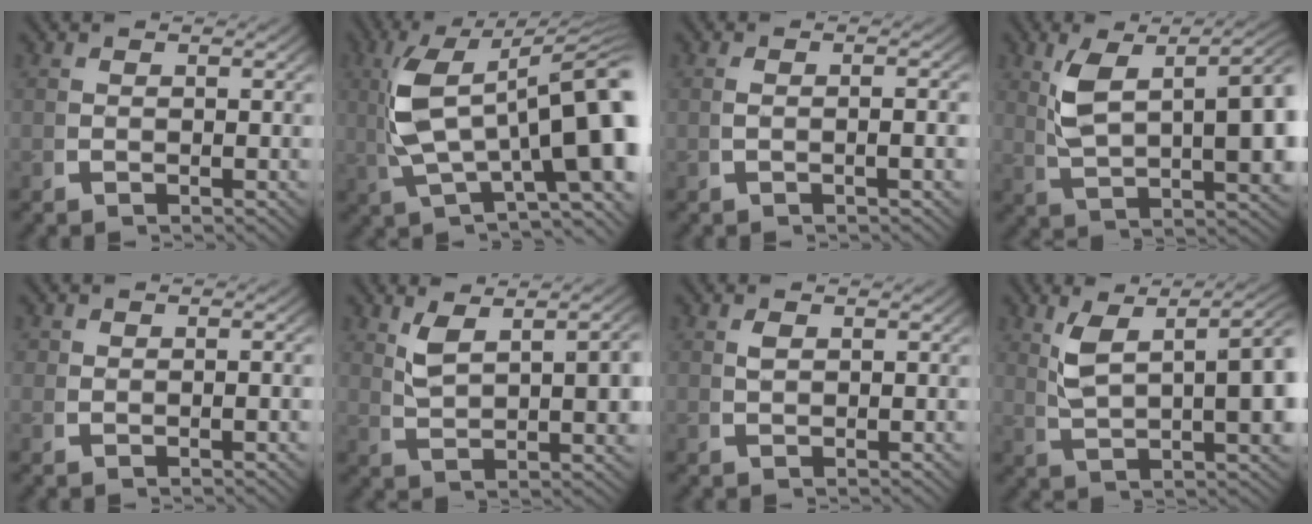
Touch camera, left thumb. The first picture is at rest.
{"total": 13.8, "force": [0.0, 6.5, 12.2], "torque": [-0.220, -0.010, 0.006]}
{"total": 1.4, "force": [-0.3, -0.3, 1.3], "torque": [-0.031, 0.003, -0.004]}
{"total": 10.9, "force": [1.8, 5.4, 9.3], "torque": [-0.169, 0.000, 0.039]}
{"total": 1.1, "force": [0.1, 0.9, 0.6], "torque": [-0.016, -0.005, 0.002]}
{"total": 4.6, "force": [1.6, 1.6, 4.0], "torque": [-0.072, -0.005, 0.043]}
{"total": 0.8, "force": [0.5, 0.2, 0.5], "torque": [-0.013, 0.001, 0.013]}
{"total": 9.2, "force": [2.1, 4.2, 7.9], "torque": [-0.137, 0.004, 0.044]}